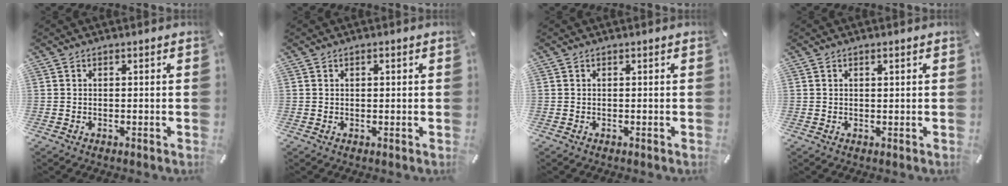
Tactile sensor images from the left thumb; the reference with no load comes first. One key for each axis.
{"total": 0.8, "fx": 0.2, "fy": 0.5, "fz": 0.5, "tx": -0.011, "ty": 0.003, "tz": 0.004}
{"total": 0.0}
{"total": 0.8, "fx": 0.4, "fy": 0.2, "fz": 0.6, "tx": -0.012, "ty": 0.001, "tz": 0.006}